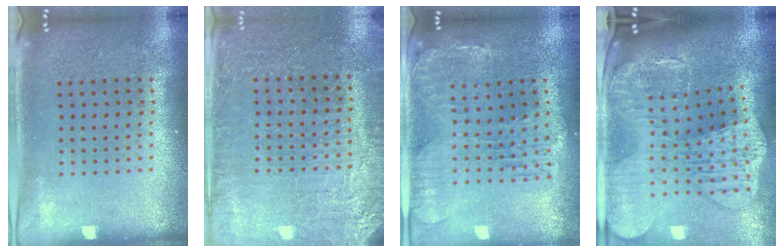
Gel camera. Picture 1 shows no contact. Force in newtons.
{"total": 2.8, "press": 2.8, "slide": 0.3}
{"total": 0.9, "press": 0.8, "slide": 0.3}
{"total": 4.5, "press": 3.3, "slide": 3.0}